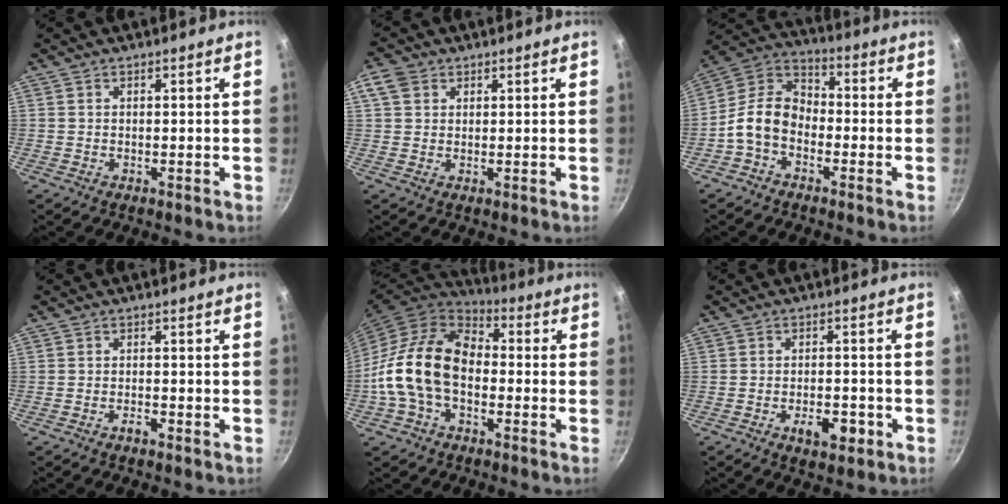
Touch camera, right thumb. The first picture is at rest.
{"total": 4.3, "force": [1.8, 3.4, 2.0], "torque": [-0.029, 0.002, 0.029]}
{"total": 10.7, "force": [-3.4, 7.5, 6.7], "torque": [-0.101, 0.048, -0.089]}
{"total": 1.5, "force": [-1.0, 0.4, 1.1], "torque": [-0.020, 0.012, -0.020]}
{"total": 16.9, "force": [-2.0, 11.3, 12.4], "torque": [-0.203, 0.037, -0.054]}
{"total": 6.2, "force": [-2.6, 3.1, 4.8], "torque": [-0.054, 0.015, -0.036]}